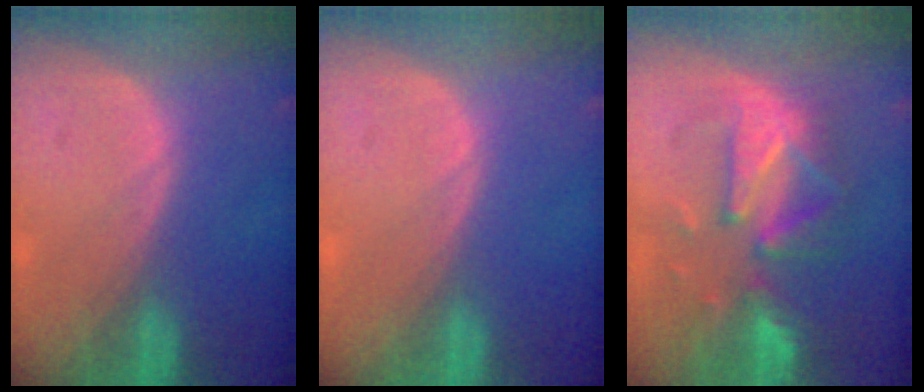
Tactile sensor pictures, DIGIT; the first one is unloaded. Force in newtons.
{"total": 0.0}
{"total": 9.7, "press": 8.8, "slide": 4.0}